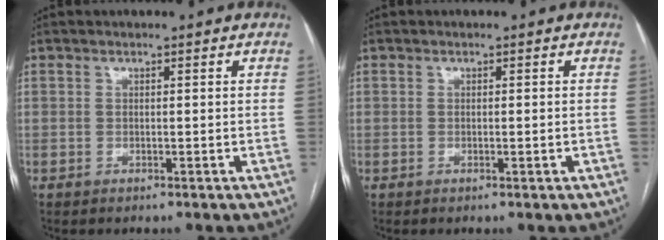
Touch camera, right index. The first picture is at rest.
{"total": 0.7, "force": [-0.2, 0.1, 0.7], "torque": [-0.014, 0.000, 0.003]}